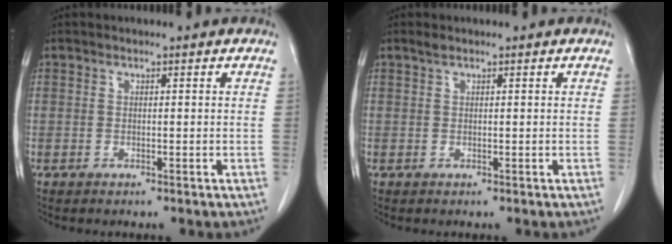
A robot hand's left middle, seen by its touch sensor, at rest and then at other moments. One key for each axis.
{"total": 0.6, "fx": 0.5, "fy": 0.1, "fz": 0.3, "tx": -0.012, "ty": 0.006, "tz": 0.012}